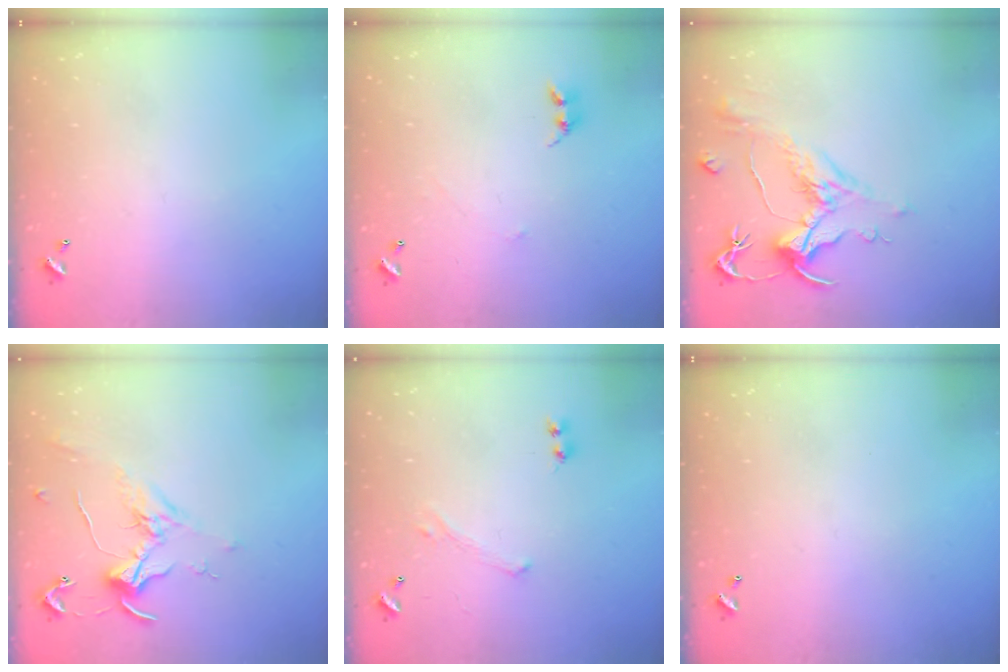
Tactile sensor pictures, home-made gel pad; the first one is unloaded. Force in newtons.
{"total": 2.6, "press": 2.6, "slide": 0.3}
{"total": 1.6, "press": 0.8, "slide": 1.5}
{"total": 0.7, "press": 0.3, "slide": 0.7}
{"total": 0.0}
{"total": 0.0}